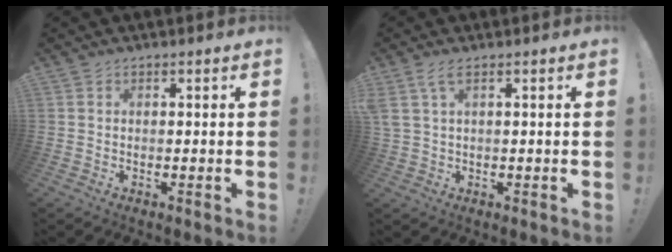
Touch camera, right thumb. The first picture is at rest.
{"total": 3.5, "force": [1.6, 0.9, 2.9], "torque": [-0.059, -0.001, 0.031]}